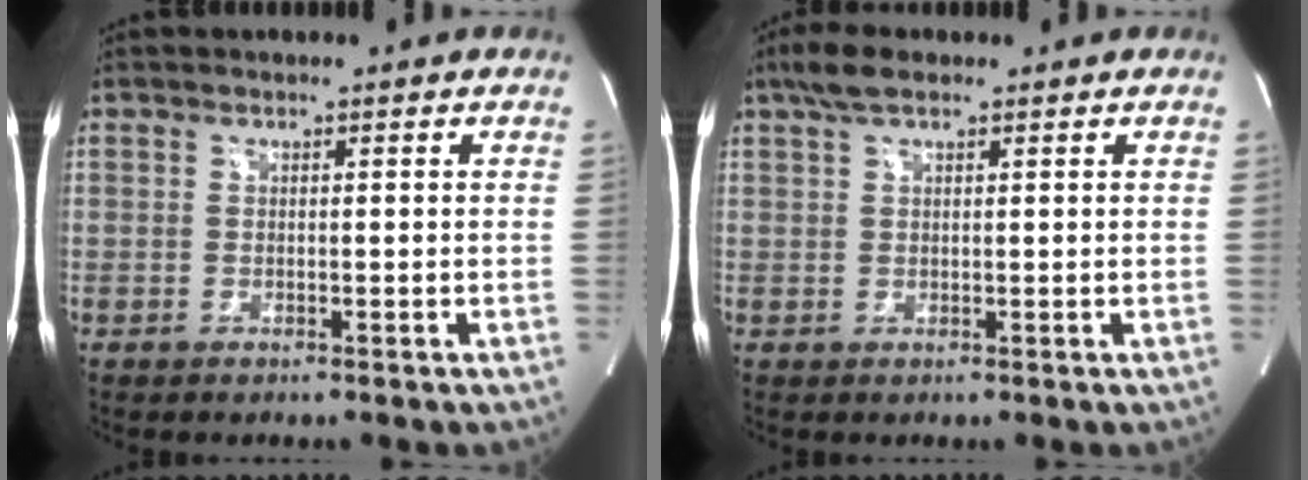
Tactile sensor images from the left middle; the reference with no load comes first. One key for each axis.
{"total": 3.8, "fx": 2.6, "fy": 1.2, "fz": 2.5, "tx": -0.060, "ty": 0.019, "tz": 0.051}